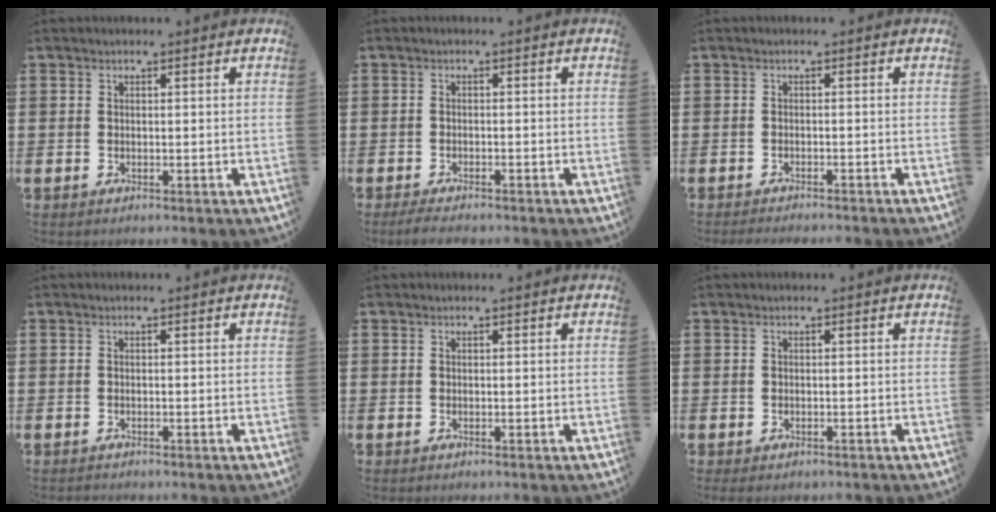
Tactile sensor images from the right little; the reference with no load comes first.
{"total": 1.5, "force": [-1.2, 0.3, 0.8], "torque": [-0.014, 0.001, -0.025]}
{"total": 1.1, "force": [-1.0, -0.2, 0.1], "torque": [-0.002, 0.000, -0.021]}
{"total": 0.0}
{"total": 0.0}
{"total": 0.0}